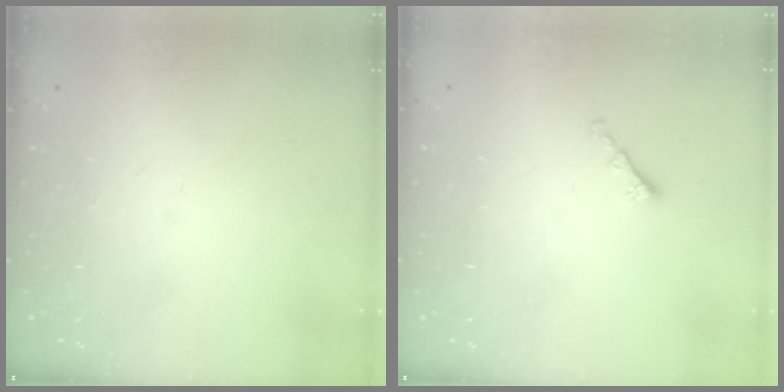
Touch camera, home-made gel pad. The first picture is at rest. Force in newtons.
{"total": 1.3, "press": 1.2, "slide": 0.6}